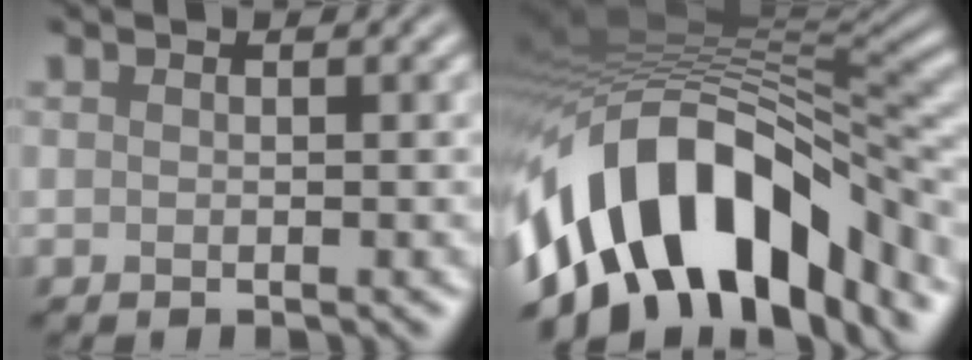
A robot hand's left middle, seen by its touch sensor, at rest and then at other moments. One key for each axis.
{"total": 15.5, "fx": -7.5, "fy": 8.0, "fz": 10.9, "tx": -0.178, "ty": 0.013, "tz": -0.132}